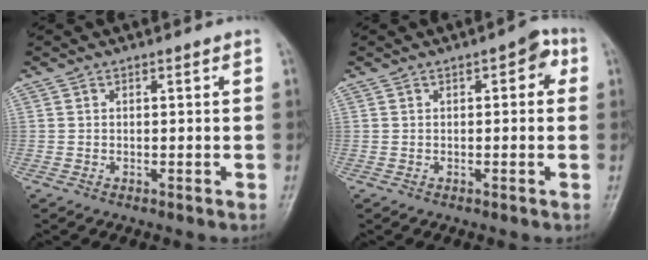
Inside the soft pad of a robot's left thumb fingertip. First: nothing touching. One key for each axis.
{"total": 3.7, "fx": 1.0, "fy": 1.8, "fz": 3.1, "tx": -0.020, "ty": 0.007, "tz": 0.001}